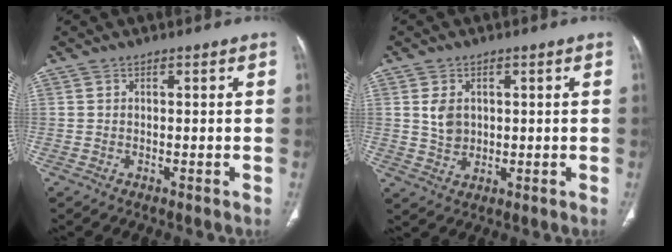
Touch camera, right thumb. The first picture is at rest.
{"total": 4.3, "force": [0.9, 3.3, 2.6], "torque": [-0.032, -0.009, 0.024]}